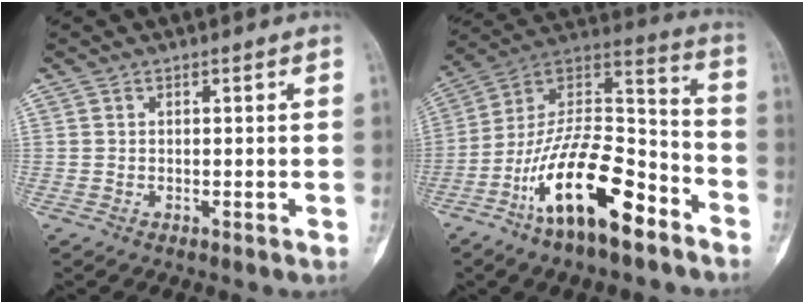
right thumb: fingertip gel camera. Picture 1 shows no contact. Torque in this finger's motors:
{"motor_torque": [0.45, 0.65, 1.72, -1.05, 0.20]}